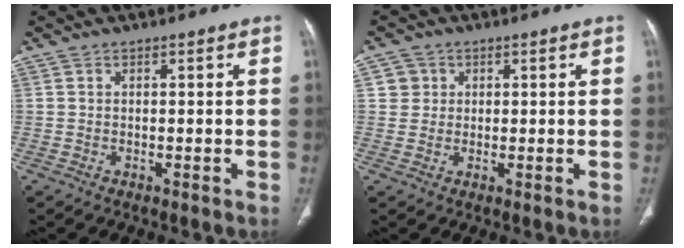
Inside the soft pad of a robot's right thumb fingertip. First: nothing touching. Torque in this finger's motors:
{"motor_torque": [-0.29, 0.24, 0.12, -0.06, 0.02]}